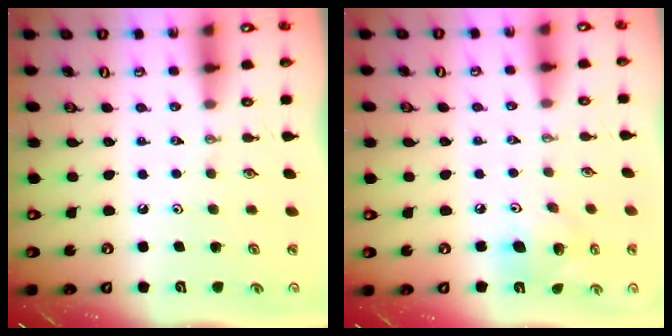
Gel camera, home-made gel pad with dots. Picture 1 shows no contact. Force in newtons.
{"total": 11.3, "press": 11.2, "slide": 1.4}